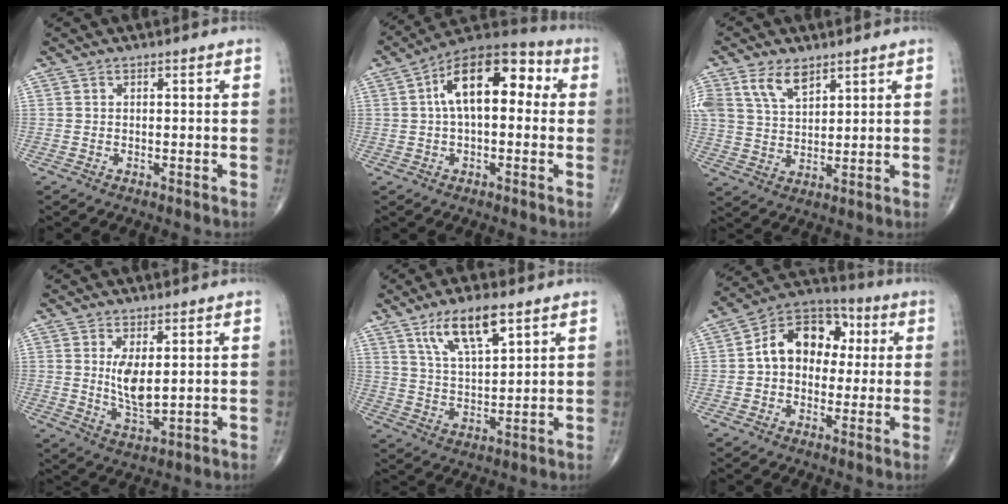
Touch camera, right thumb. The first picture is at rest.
{"total": 15.6, "force": [2.7, 8.1, 13.1], "torque": [-0.191, 0.043, 0.031]}
{"total": 8.5, "force": [4.9, 4.7, 5.0], "torque": [-0.089, -0.013, 0.104]}
{"total": 6.8, "force": [1.3, 2.8, 6.0], "torque": [-0.104, -0.023, 0.035]}
{"total": 10.9, "force": [6.3, 3.6, 8.1], "torque": [-0.138, -0.027, 0.123]}
{"total": 14.0, "force": [1.7, 10.2, 9.4], "torque": [-0.112, 0.031, 0.014]}